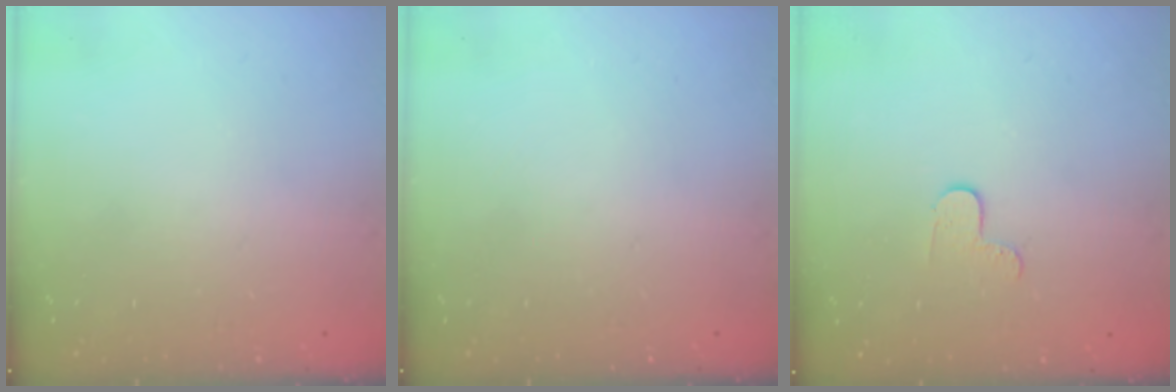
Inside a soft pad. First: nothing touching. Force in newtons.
{"total": 0.0}
{"total": 4.7, "press": 4.6, "slide": 0.4}